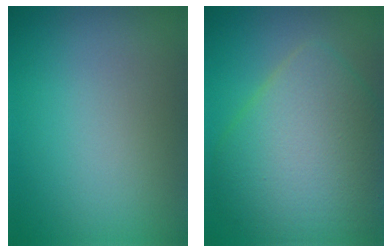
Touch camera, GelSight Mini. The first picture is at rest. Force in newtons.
{"total": 9.7, "press": 9.7, "slide": 0.4}